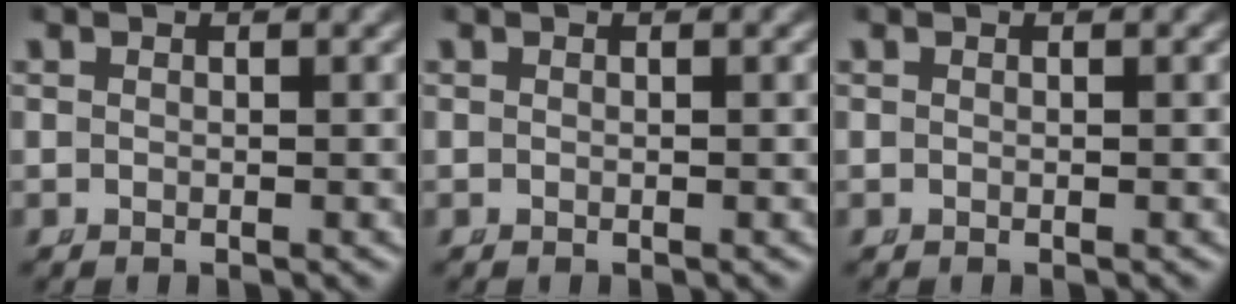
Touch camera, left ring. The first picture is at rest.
{"total": 0.0}
{"total": 0.0}